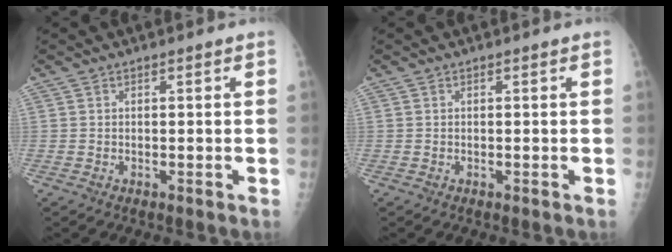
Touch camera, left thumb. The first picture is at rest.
{"total": 0.0}